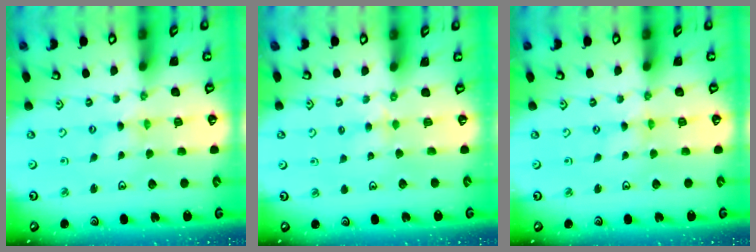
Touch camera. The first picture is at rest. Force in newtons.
{"total": 2.8, "press": 2.8, "slide": 0.5}
{"total": 0.0}